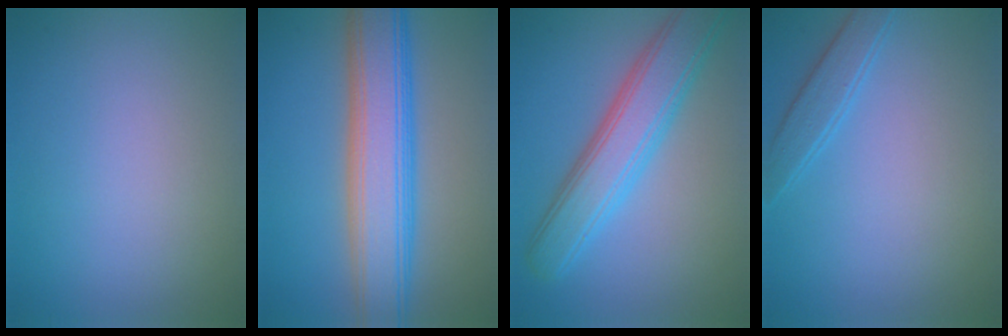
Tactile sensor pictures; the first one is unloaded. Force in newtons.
{"total": 9.2, "press": 9.2, "slide": 0.3}
{"total": 6.4, "press": 6.4, "slide": 0.4}
{"total": 1.9, "press": 1.9, "slide": 0.1}